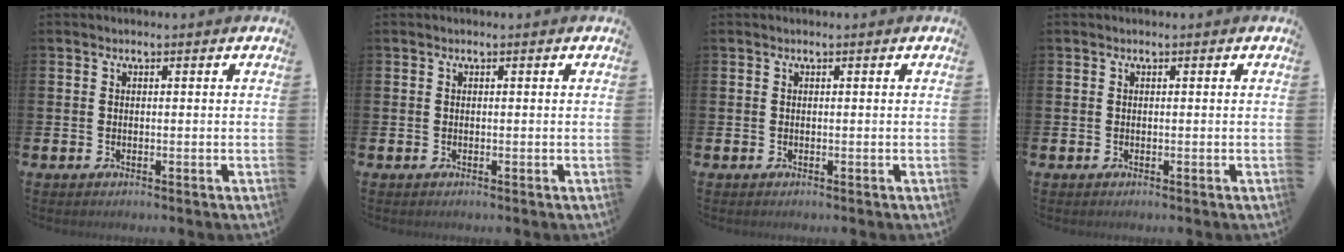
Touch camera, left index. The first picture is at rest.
{"total": 0.0}
{"total": 0.0}
{"total": 0.0}